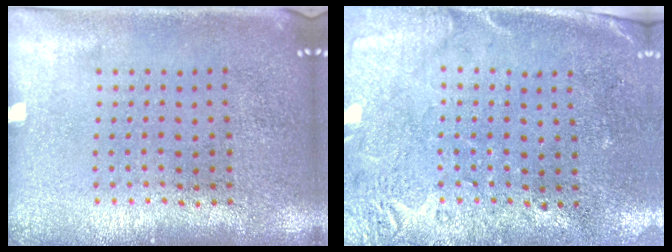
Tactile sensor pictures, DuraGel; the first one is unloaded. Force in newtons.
{"total": 2.7, "press": 2.2, "slide": 1.5}